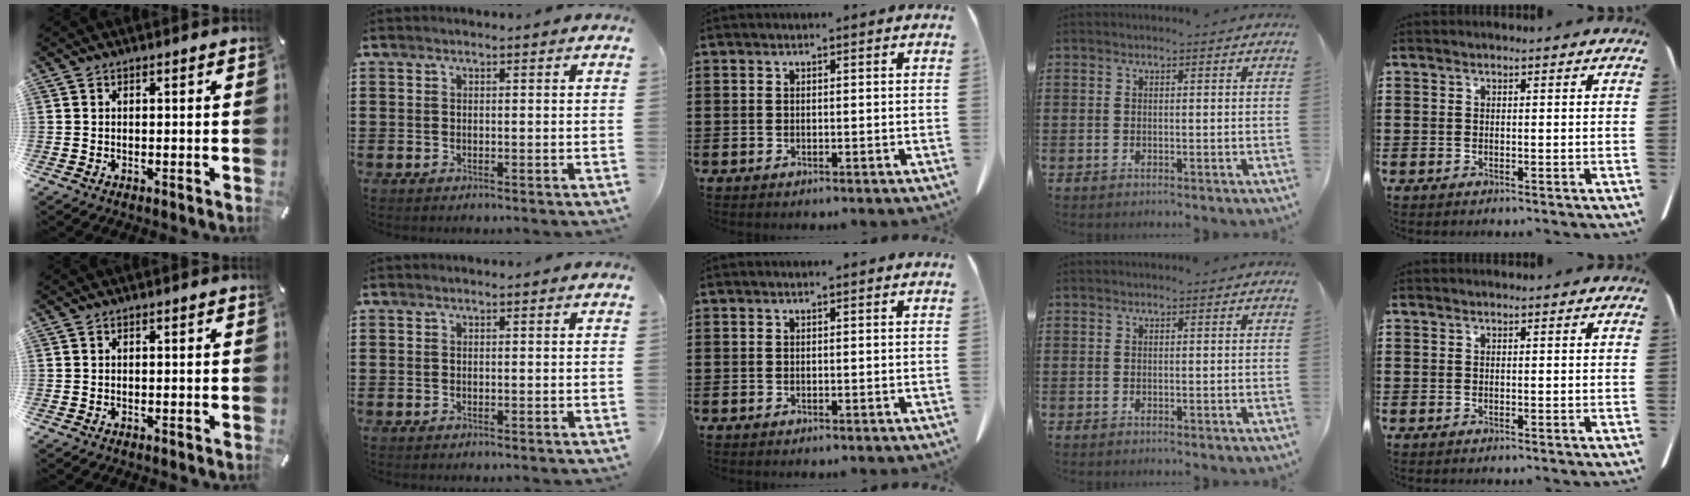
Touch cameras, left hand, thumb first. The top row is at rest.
{}